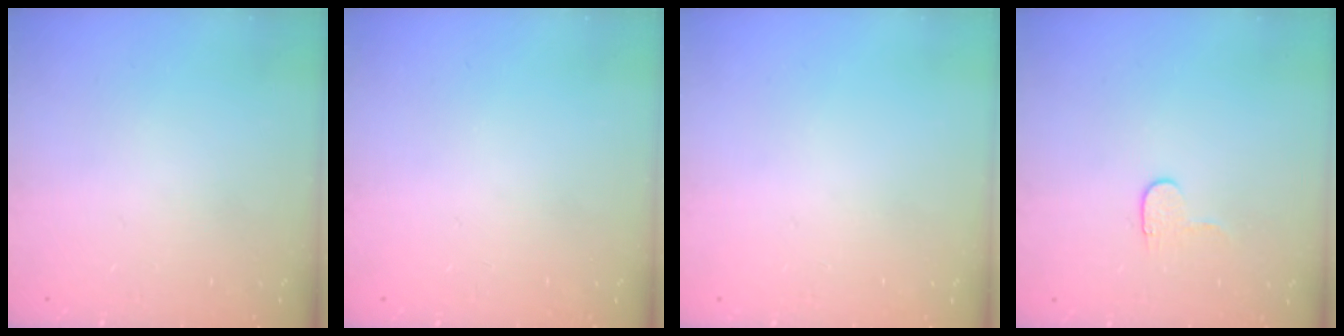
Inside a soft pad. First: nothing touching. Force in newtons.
{"total": 0.0}
{"total": 0.0}
{"total": 3.6, "press": 3.6, "slide": 0.4}